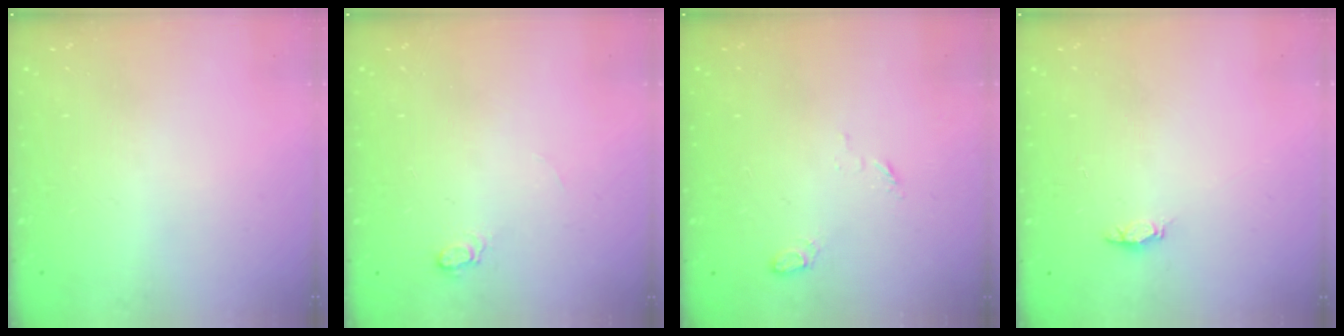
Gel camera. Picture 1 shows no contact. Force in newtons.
{"total": 4.9, "press": 4.9, "slide": 0.6}
{"total": 4.5, "press": 4.4, "slide": 0.8}
{"total": 1.2, "press": 1.1, "slide": 0.4}